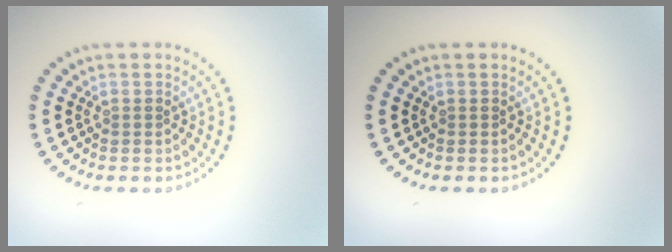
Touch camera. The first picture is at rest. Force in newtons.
{"total": 0.0}